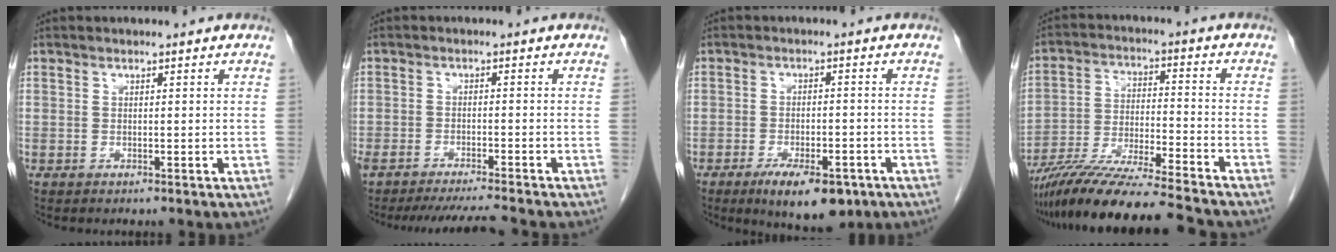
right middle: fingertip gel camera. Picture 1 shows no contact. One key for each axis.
{"total": 7.4, "fx": -6.9, "fy": -0.3, "fz": 2.9, "tx": -0.039, "ty": -0.010, "tz": -0.108}
{"total": 9.5, "fx": -6.0, "fy": 3.4, "fz": 6.6, "tx": -0.093, "ty": -0.007, "tz": -0.086}
{"total": 16.7, "fx": -14.6, "fy": -0.3, "fz": 8.2, "tx": -0.157, "ty": -0.029, "tz": -0.255}